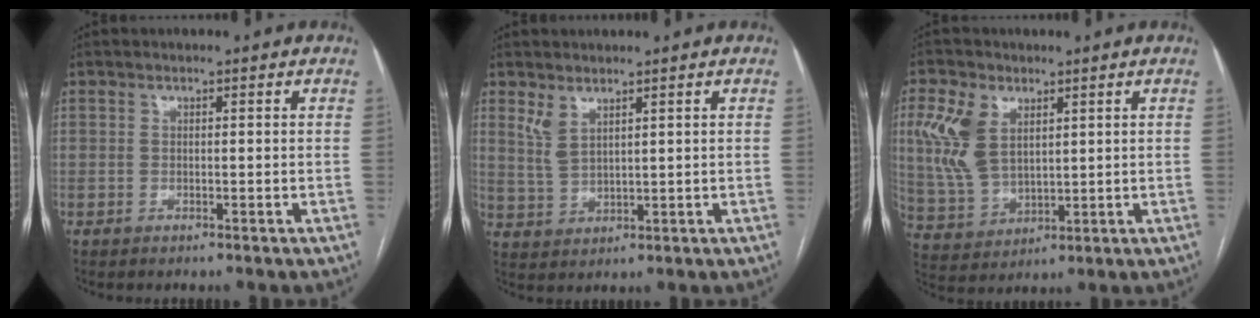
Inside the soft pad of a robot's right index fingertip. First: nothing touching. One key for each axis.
{"total": 3.5, "fx": 2.5, "fy": 1.0, "fz": 2.2, "tx": -0.055, "ty": -0.002, "tz": 0.061}
{"total": 9.6, "fx": 3.6, "fy": 5.8, "fz": 6.7, "tx": -0.163, "ty": 0.013, "tz": 0.082}